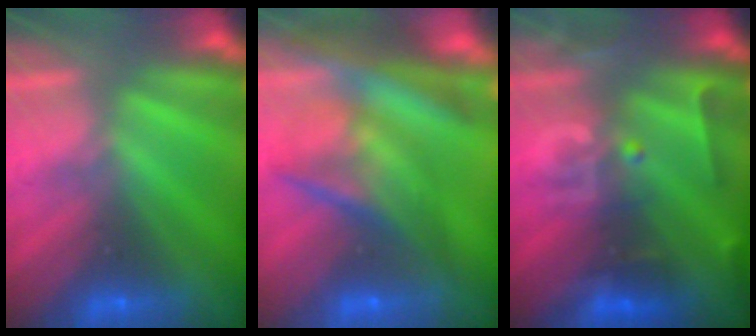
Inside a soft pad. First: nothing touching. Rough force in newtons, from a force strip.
{"total": 7.3}
{"total": 2.9}